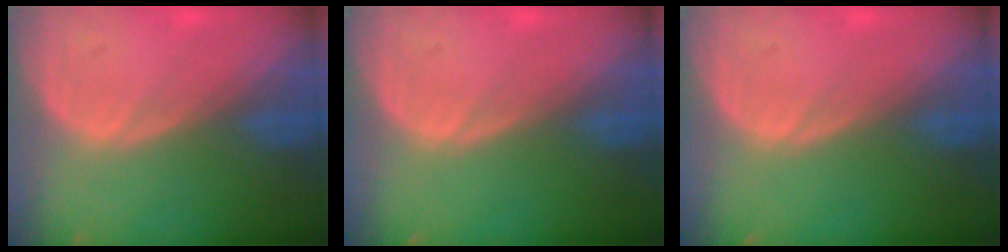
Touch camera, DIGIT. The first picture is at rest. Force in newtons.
{"total": 0.0}
{"total": 0.0}